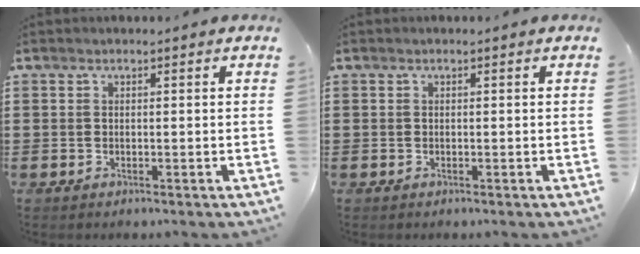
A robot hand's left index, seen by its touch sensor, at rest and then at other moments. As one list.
[{"total": 0.0}]